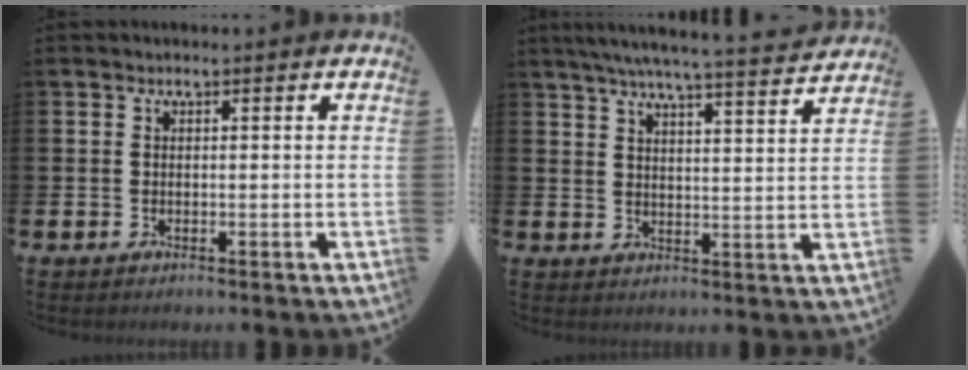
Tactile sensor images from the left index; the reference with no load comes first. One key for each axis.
{"total": 6.6, "fx": 6.2, "fy": -0.2, "fz": 2.3, "tx": -0.054, "ty": -0.038, "tz": 0.106}